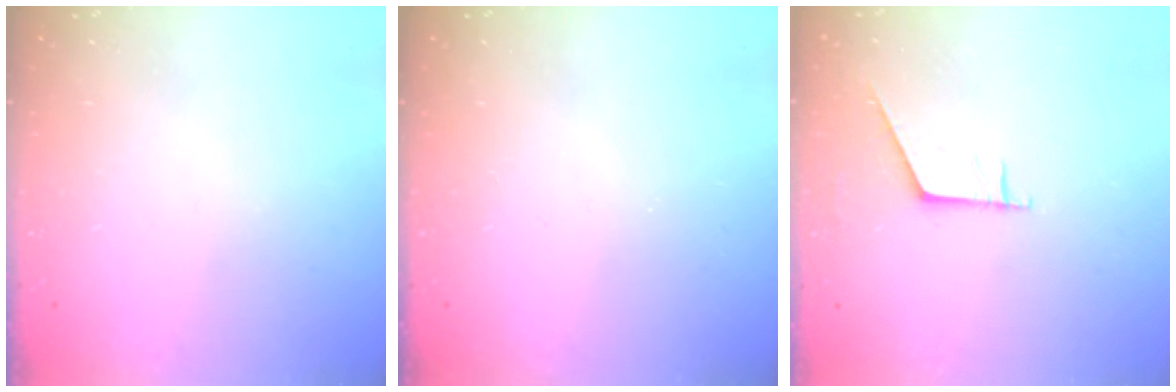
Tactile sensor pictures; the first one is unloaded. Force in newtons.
{"total": 0.0}
{"total": 4.4, "press": 4.4, "slide": 0.5}